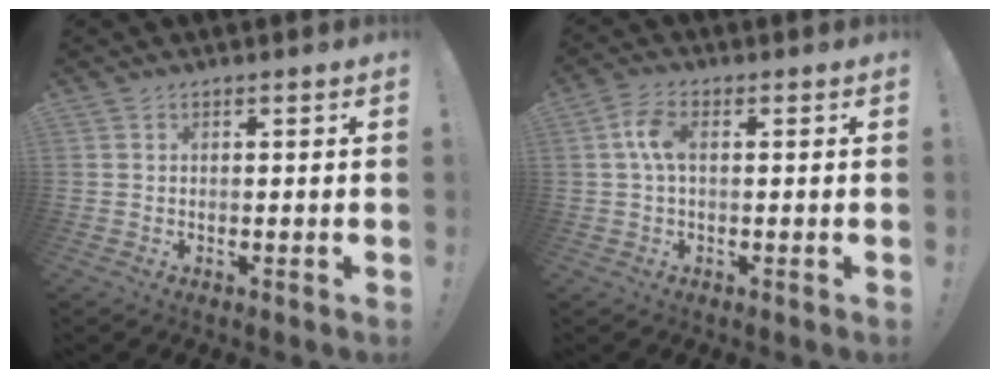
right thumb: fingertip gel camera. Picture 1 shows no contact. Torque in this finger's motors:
{"motor_torque": [0.12, -0.02, 0.88, -0.47, 0.19]}